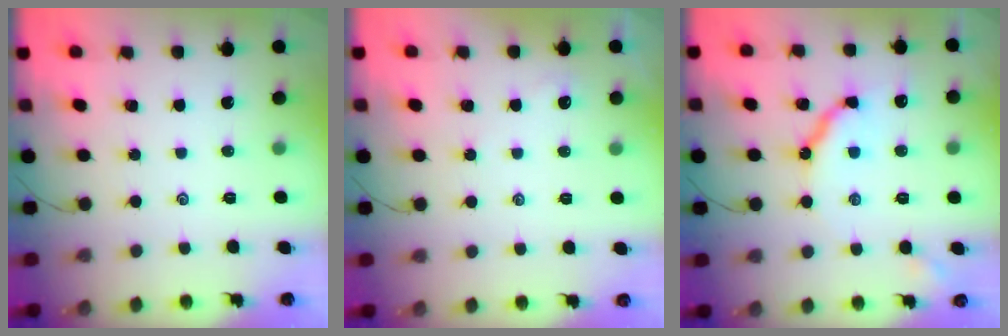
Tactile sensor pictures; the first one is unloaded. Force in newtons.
{"total": 1.7, "press": 1.7, "slide": 0.3}
{"total": 9.7, "press": 9.6, "slide": 1.0}